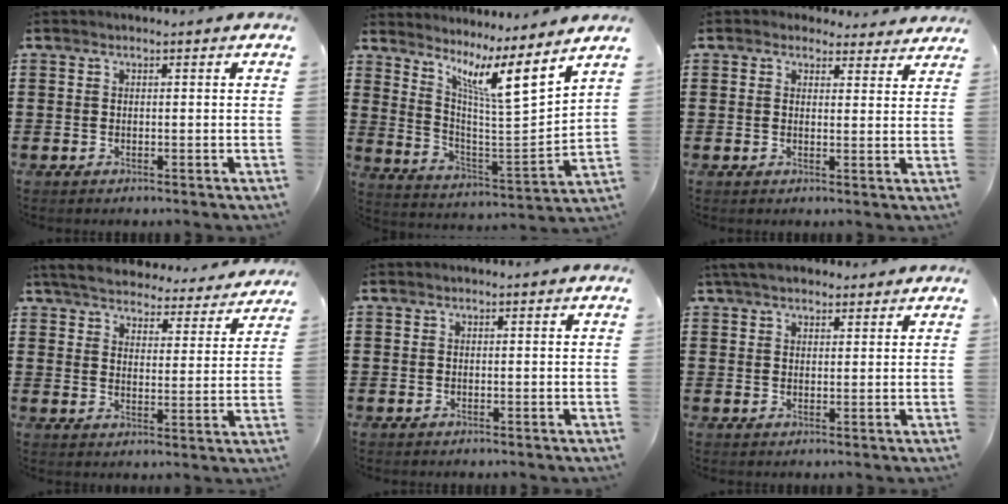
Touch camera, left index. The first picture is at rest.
{"total": 9.9, "force": [6.9, 1.0, 7.0], "torque": [-0.133, -0.051, 0.108]}
{"total": 2.7, "force": [2.5, 1.0, 0.3], "torque": [-0.007, -0.006, 0.044]}
{"total": 5.3, "force": [5.2, 0.4, 0.9], "torque": [-0.045, -0.036, 0.088]}
{"total": 0.0}
{"total": 4.0, "force": [3.4, 1.3, 1.6], "torque": [-0.041, 0.000, 0.065]}